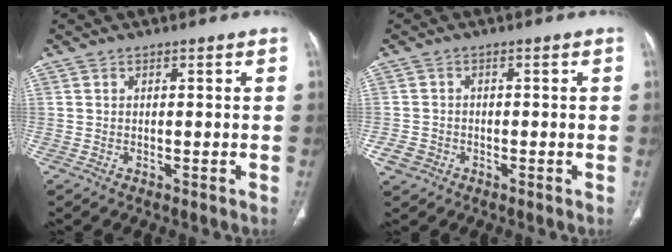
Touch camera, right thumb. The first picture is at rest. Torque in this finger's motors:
{"motor_torque": [0.97, 1.58, 0.69, 0.58, 0.63]}